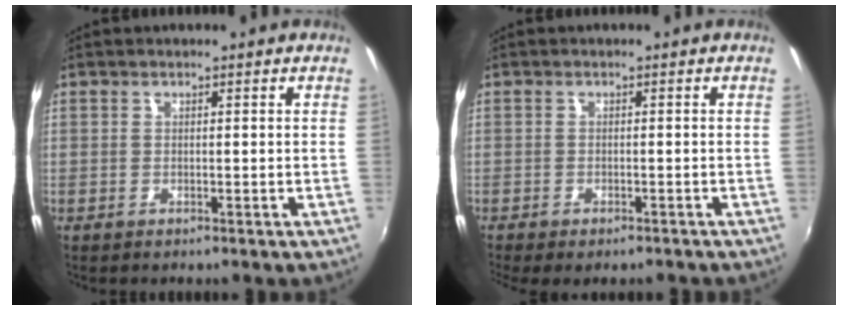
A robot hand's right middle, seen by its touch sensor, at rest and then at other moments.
{"total": 4.1, "force": [-3.3, 1.2, 2.2], "torque": [-0.049, -0.021, -0.049]}